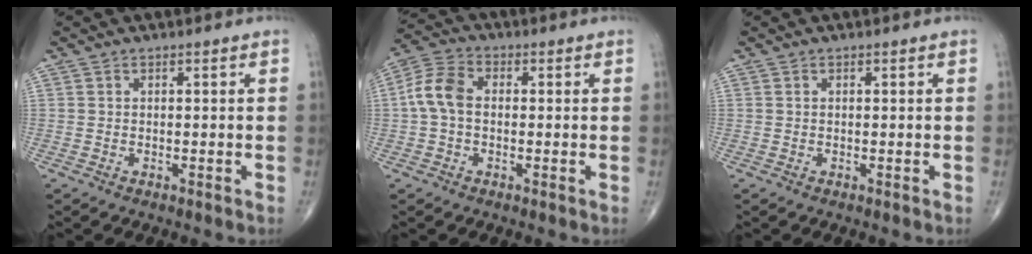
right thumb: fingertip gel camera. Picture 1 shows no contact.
{"total": 7.0, "force": [-0.1, 4.7, 5.2], "torque": [-0.106, 0.021, -0.012]}
{"total": 0.0}